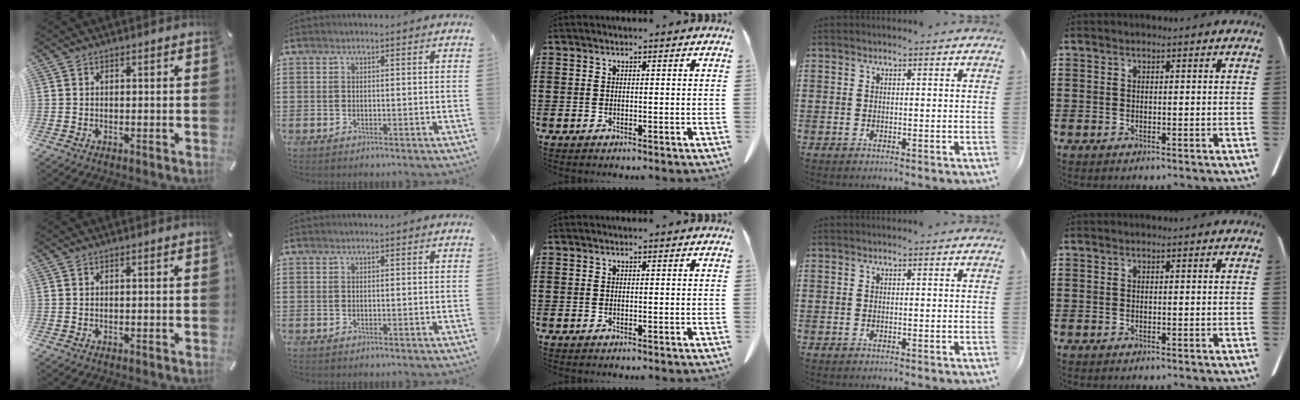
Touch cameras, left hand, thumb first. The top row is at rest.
{}